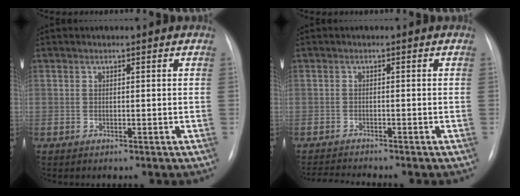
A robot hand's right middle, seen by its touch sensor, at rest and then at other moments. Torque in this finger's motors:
{"motor_torque": [0.19, -0.29, 0.00, 0.00]}